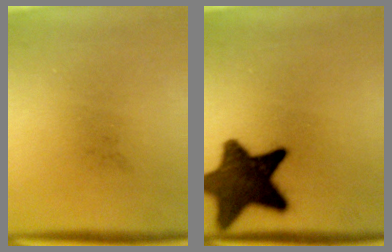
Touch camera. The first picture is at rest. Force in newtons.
{"total": 13.1}